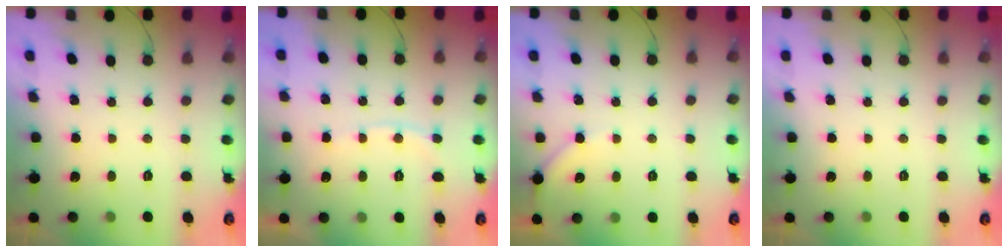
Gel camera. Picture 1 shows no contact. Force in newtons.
{"total": 7.0, "press": 6.9, "slide": 1.0}
{"total": 3.7, "press": 3.7, "slide": 0.6}
{"total": 0.0}